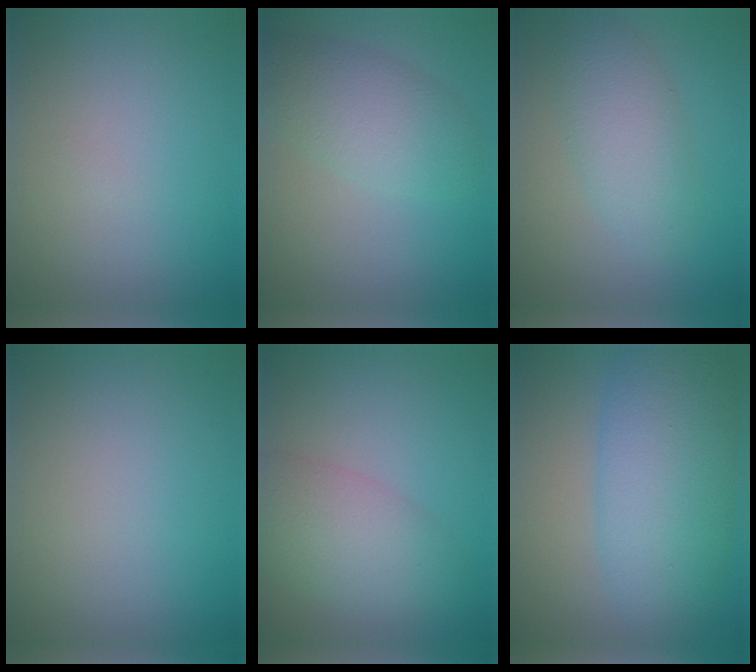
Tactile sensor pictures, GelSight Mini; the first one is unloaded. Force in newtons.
{"total": 4.4, "press": 4.4, "slide": 0.0}
{"total": 4.0, "press": 4.0, "slide": 0.1}
{"total": 0.0}
{"total": 5.1, "press": 5.1, "slide": 0.1}
{"total": 8.7, "press": 8.7, "slide": 0.2}